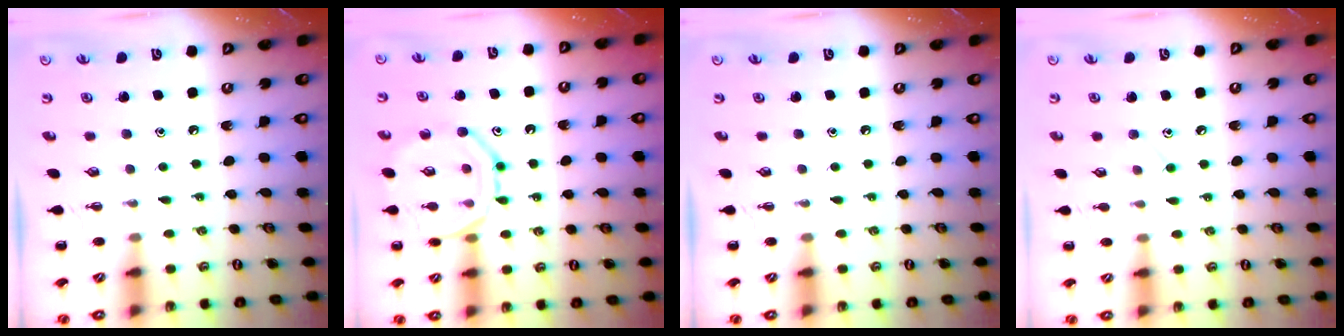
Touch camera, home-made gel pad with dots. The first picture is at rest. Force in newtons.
{"total": 14.4, "press": 14.3, "slide": 1.7}
{"total": 0.0}
{"total": 6.7, "press": 6.4, "slide": 2.1}